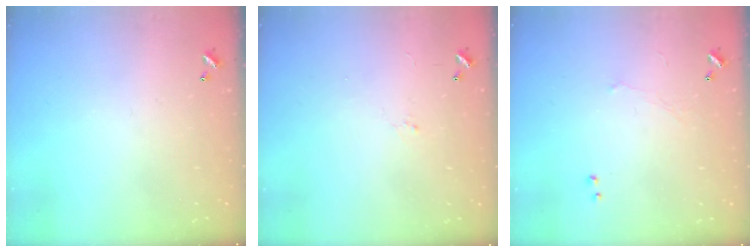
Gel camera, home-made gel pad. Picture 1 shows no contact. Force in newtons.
{"total": 0.6, "press": 0.2, "slide": 0.6}
{"total": 0.7, "press": 0.3, "slide": 0.6}